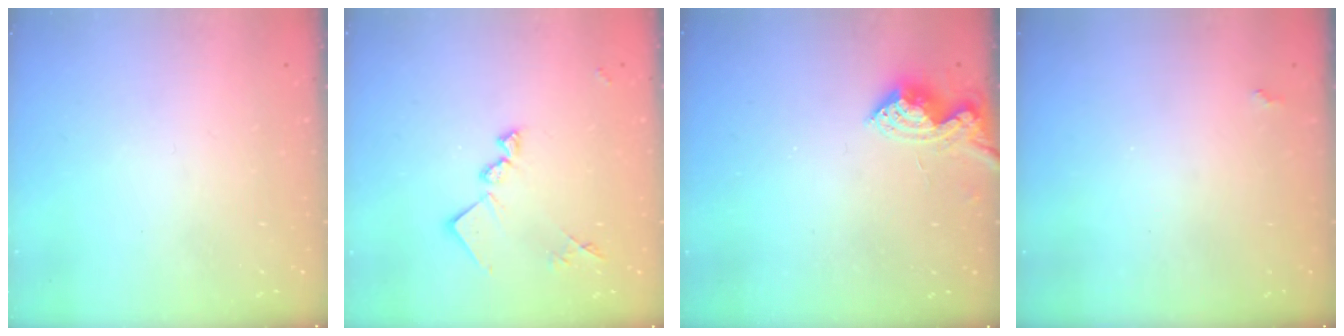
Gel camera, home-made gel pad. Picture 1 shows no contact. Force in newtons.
{"total": 13.1, "press": 13.1, "slide": 0.5}
{"total": 8.3, "press": 8.3, "slide": 0.3}
{"total": 2.0, "press": 2.0, "slide": 0.5}